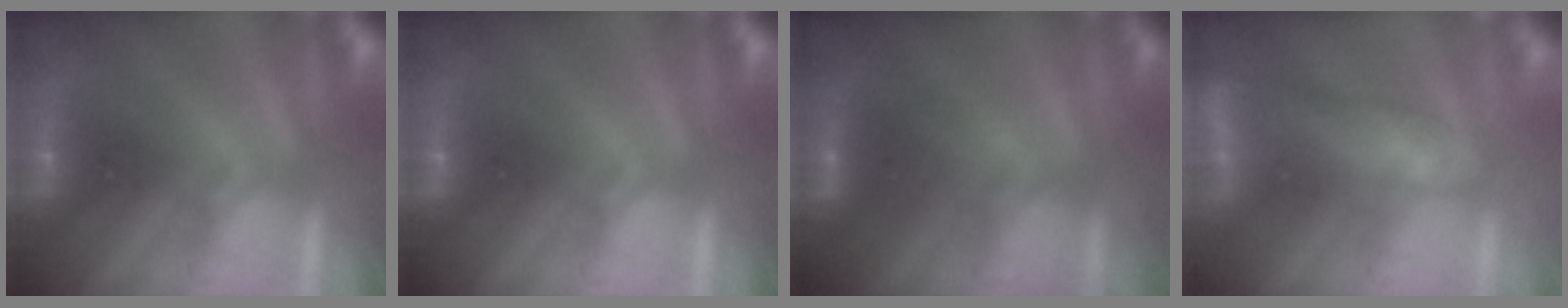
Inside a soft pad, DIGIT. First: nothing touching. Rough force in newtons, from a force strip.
{"total": 0.0}
{"total": 2.2}
{"total": 7.0}